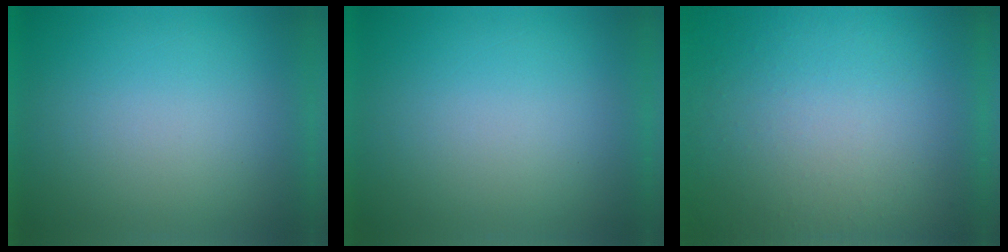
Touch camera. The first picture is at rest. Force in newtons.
{"total": 0.0}
{"total": 9.4}